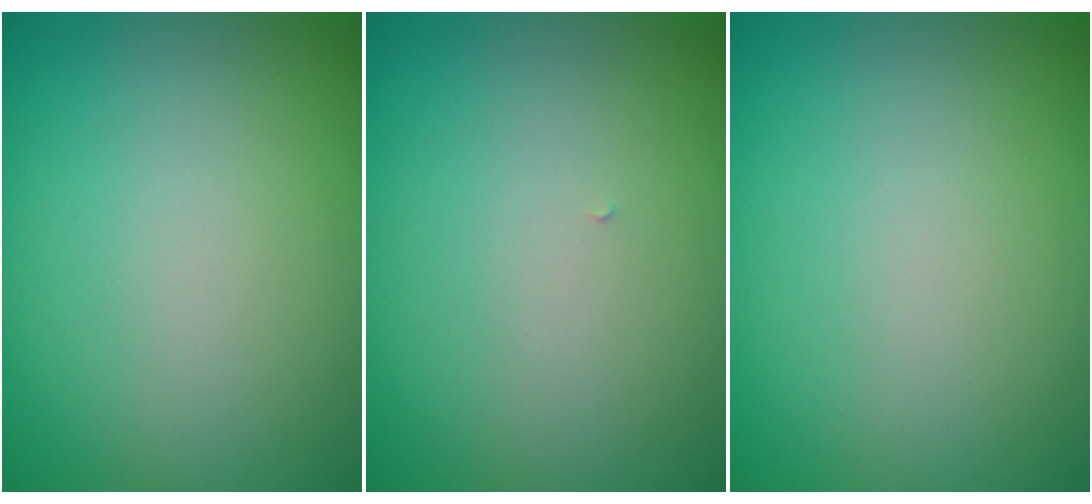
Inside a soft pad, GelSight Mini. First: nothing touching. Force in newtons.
{"total": 0.0}
{"total": 0.0}